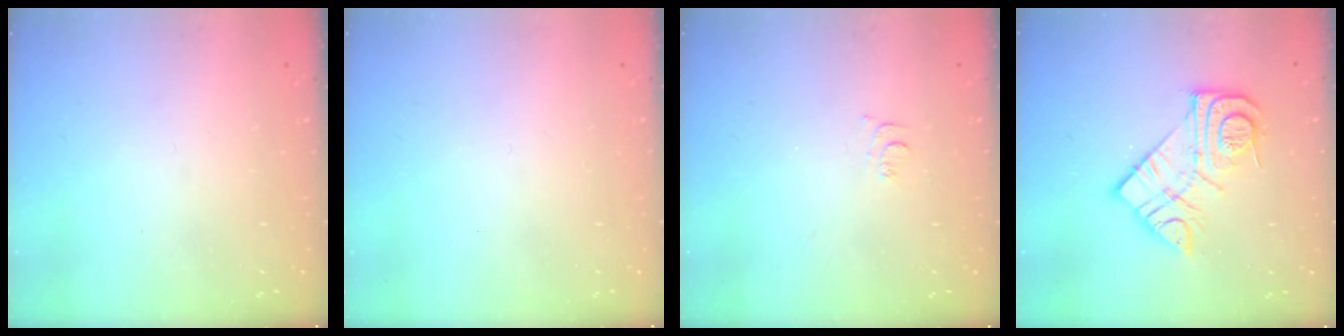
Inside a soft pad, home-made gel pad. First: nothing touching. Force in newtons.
{"total": 1.6, "press": 1.6, "slide": 0.1}
{"total": 4.5, "press": 4.5, "slide": 0.7}
{"total": 13.4, "press": 13.4, "slide": 1.1}